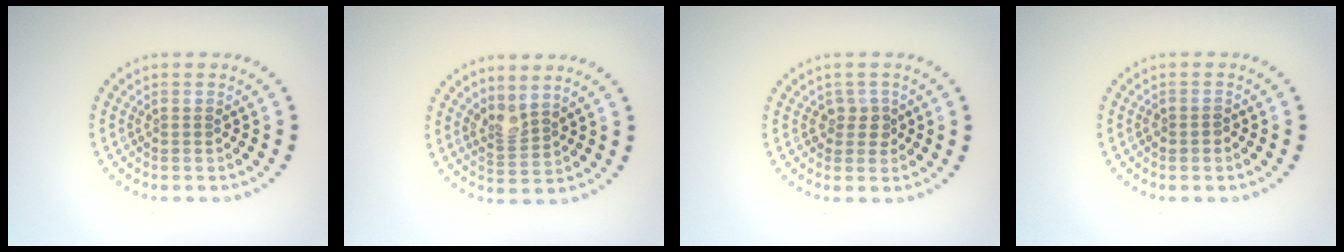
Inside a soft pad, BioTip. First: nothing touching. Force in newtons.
{"total": 2.0, "press": 1.5, "slide": 1.4}
{"total": 1.6, "press": 1.3, "slide": 1.0}
{"total": 0.8, "press": 0.7, "slide": 0.4}